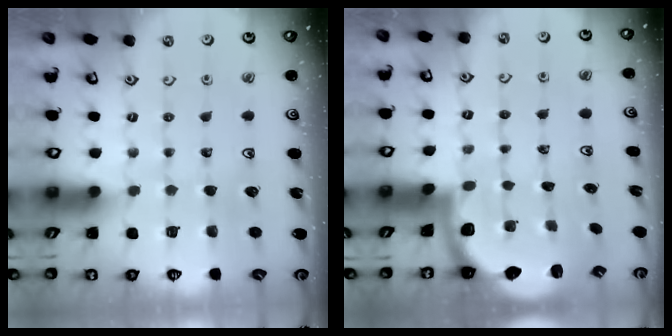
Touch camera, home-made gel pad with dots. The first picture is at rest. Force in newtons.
{"total": 2.2, "press": 2.1, "slide": 0.7}